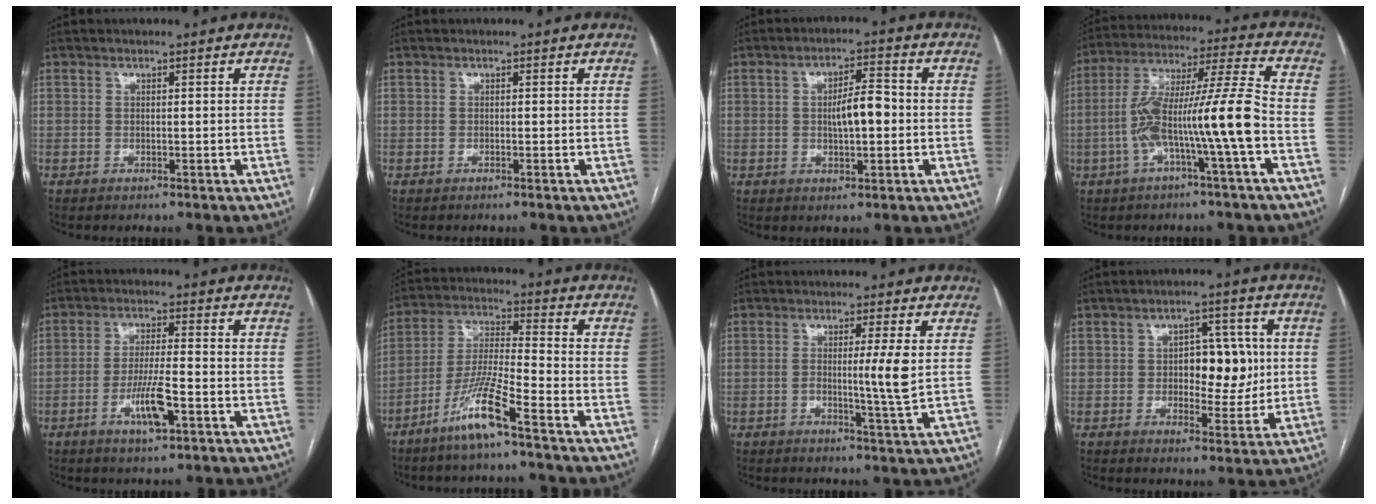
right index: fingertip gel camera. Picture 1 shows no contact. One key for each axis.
{"total": 0.0}
{"total": 5.8, "fx": -0.2, "fy": 1.7, "fz": 5.6, "tx": -0.096, "ty": 0.010, "tz": -0.002}
{"total": 13.8, "fx": -3.7, "fy": -0.5, "fz": 13.3, "tx": -0.252, "ty": 0.023, "tz": -0.070}
{"total": 6.7, "fx": -2.9, "fy": 0.9, "fz": 6.0, "tx": -0.114, "ty": -0.006, "tz": -0.050}
{"total": 10.0, "fx": -6.4, "fy": -0.2, "fz": 7.7, "tx": -0.159, "ty": -0.016, "tz": -0.130}
{"total": 4.8, "fx": 0.2, "fy": -1.1, "fz": 4.7, "tx": -0.080, "ty": -0.011, "tz": 0.003}
{"total": 7.9, "fx": 0.5, "fy": 4.3, "fz": 6.6, "tx": -0.084, "ty": 0.014, "tz": 0.013}